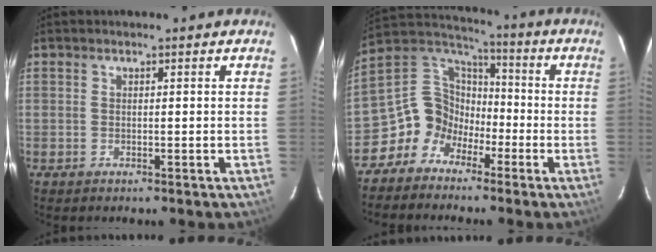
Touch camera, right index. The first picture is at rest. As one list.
[{"total": 9.7, "force": [-5.6, 7.5, 2.6], "torque": [-0.067, 0.040, -0.124]}]